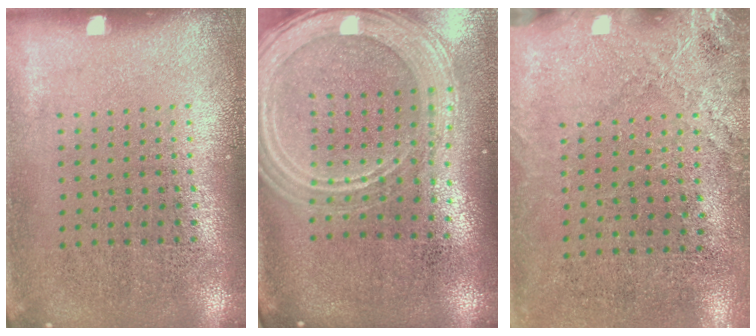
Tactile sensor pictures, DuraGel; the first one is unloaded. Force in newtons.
{"total": 2.3, "press": 2.1, "slide": 1.1}
{"total": 2.5, "press": 2.2, "slide": 1.2}